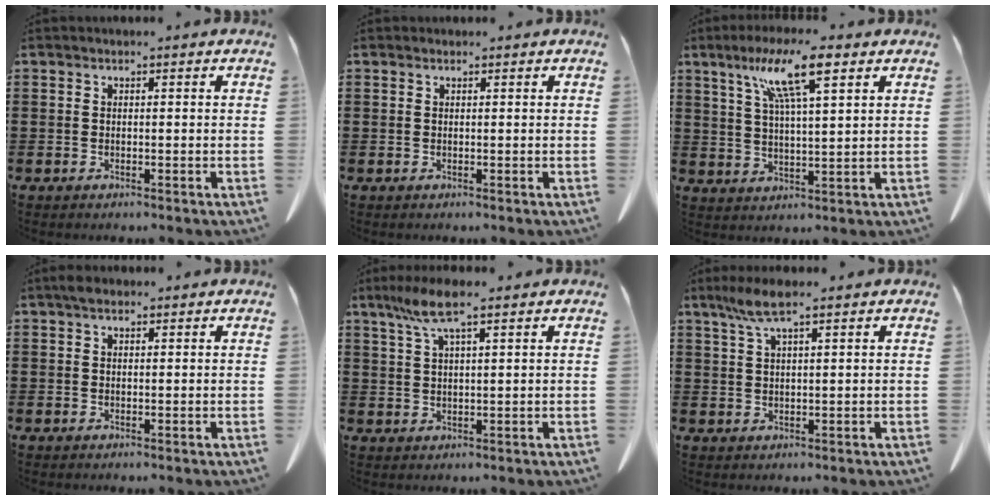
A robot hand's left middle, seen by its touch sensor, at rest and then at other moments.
{"total": 0.0}
{"total": 10.1, "force": [5.9, 1.5, 8.0], "torque": [-0.161, -0.001, 0.097]}
{"total": 1.5, "force": [1.0, 0.8, 0.8], "torque": [-0.009, 0.002, 0.016]}
{"total": 6.5, "force": [3.9, 1.1, 5.1], "torque": [-0.106, 0.003, 0.069]}
{"total": 4.8, "force": [2.9, 0.8, 3.8], "torque": [-0.080, 0.005, 0.052]}